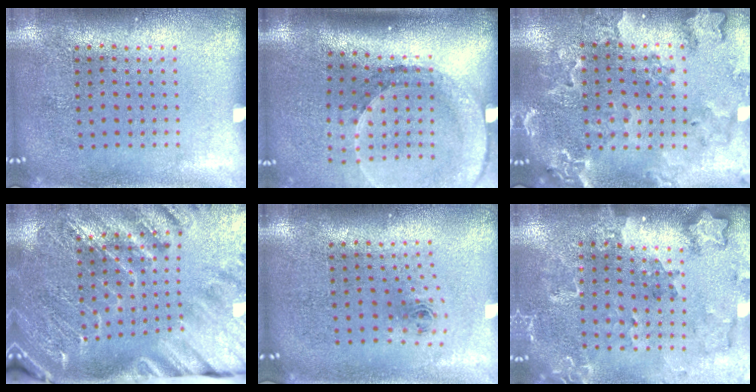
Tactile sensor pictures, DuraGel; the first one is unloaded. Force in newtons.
{"total": 2.7, "press": 2.0, "slide": 1.8}
{"total": 2.0, "press": 2.0, "slide": 0.2}
{"total": 3.1, "press": 3.0, "slide": 0.7}
{"total": 0.8, "press": 0.3, "slide": 0.7}
{"total": 1.8, "press": 1.7, "slide": 0.3}